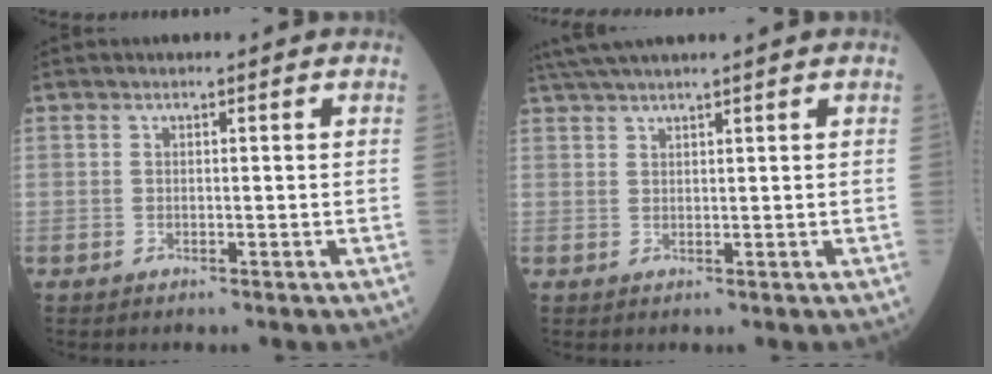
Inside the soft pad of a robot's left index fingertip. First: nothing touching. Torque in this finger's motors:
{"motor_torque": [0.88, -1.26, 0.40, 0.12]}